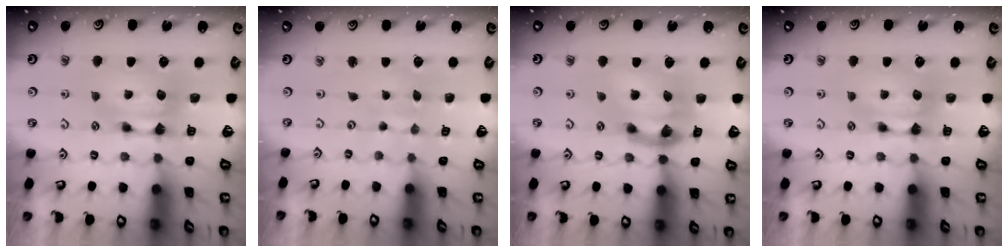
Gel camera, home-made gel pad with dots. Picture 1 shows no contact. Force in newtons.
{"total": 5.4, "press": 5.4, "slide": 0.2}
{"total": 6.2, "press": 5.8, "slide": 2.1}
{"total": 0.0}